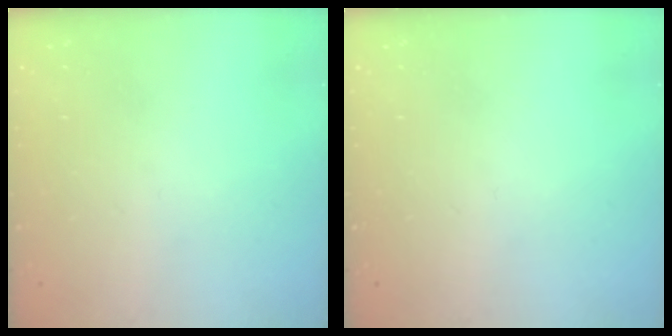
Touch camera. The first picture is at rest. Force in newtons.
{"total": 0.0}